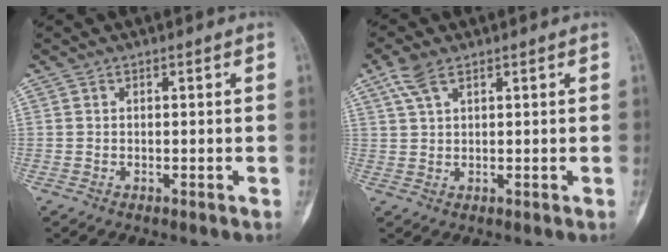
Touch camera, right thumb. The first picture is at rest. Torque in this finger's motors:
{"motor_torque": [0.00, 5.01, 2.39, 0.38, 0.18]}